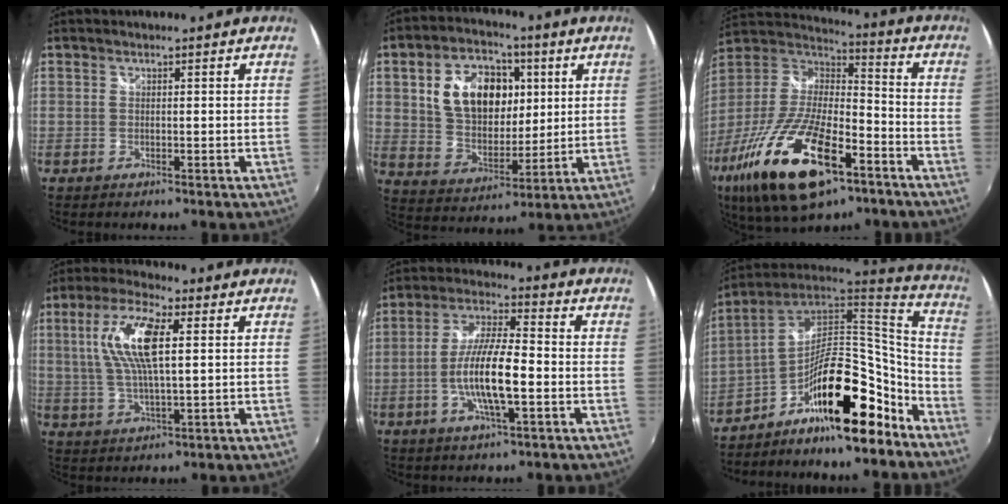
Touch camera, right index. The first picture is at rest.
{"total": 16.1, "force": [4.3, 10.6, 11.3], "torque": [-0.214, 0.021, 0.084]}
{"total": 26.8, "force": [-13.8, 10.6, 20.4], "torque": [-0.409, -0.044, -0.242]}
{"total": 12.0, "force": [2.9, 3.7, 11.0], "torque": [-0.218, 0.010, 0.055]}
{"total": 11.9, "force": [-3.1, 2.6, 11.2], "torque": [-0.223, -0.001, -0.059]}
{"total": 19.8, "force": [-11.0, 6.7, 15.0], "torque": [-0.235, 0.020, -0.187]}